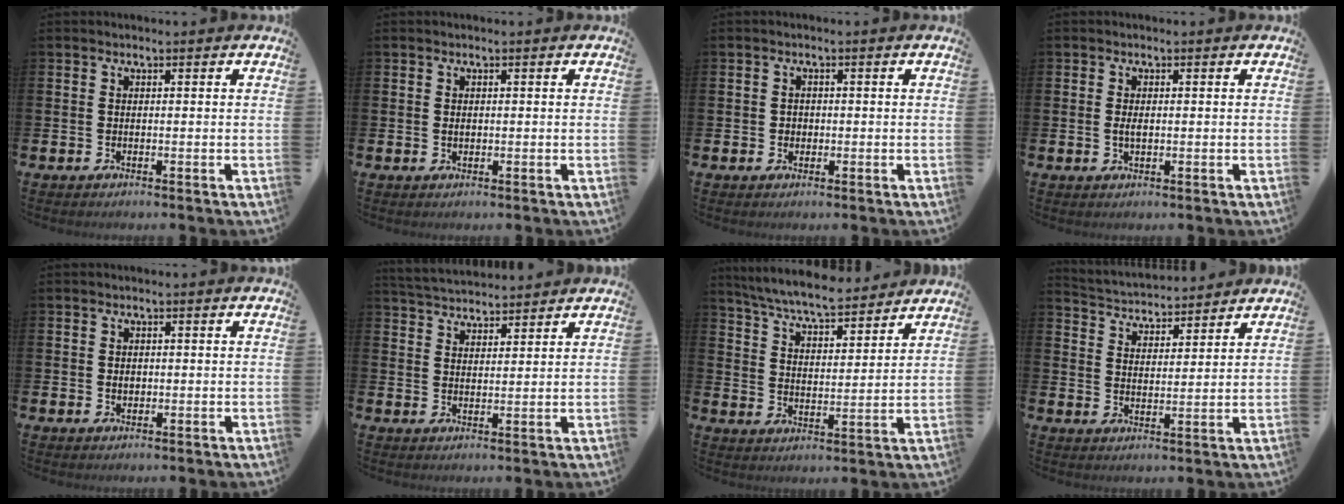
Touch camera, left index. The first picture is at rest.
{"total": 0.7, "force": [0.1, 0.5, 0.5], "torque": [-0.006, 0.003, 0.000]}
{"total": 1.2, "force": [0.1, 1.2, 0.3], "torque": [0.005, 0.004, -0.003]}
{"total": 1.5, "force": [0.0, 0.8, 1.3], "torque": [-0.021, 0.002, -0.002]}
{"total": 1.2, "force": [0.1, 1.0, 0.6], "torque": [-0.001, 0.002, -0.003]}
{"total": 4.1, "force": [4.1, 0.6, 0.1], "torque": [-0.020, -0.019, 0.075]}
{"total": 7.6, "force": [7.0, 1.0, 2.5], "torque": [-0.081, -0.041, 0.125]}
{"total": 4.0, "force": [3.9, 0.9, -0.4], "torque": [-0.015, -0.030, 0.068]}